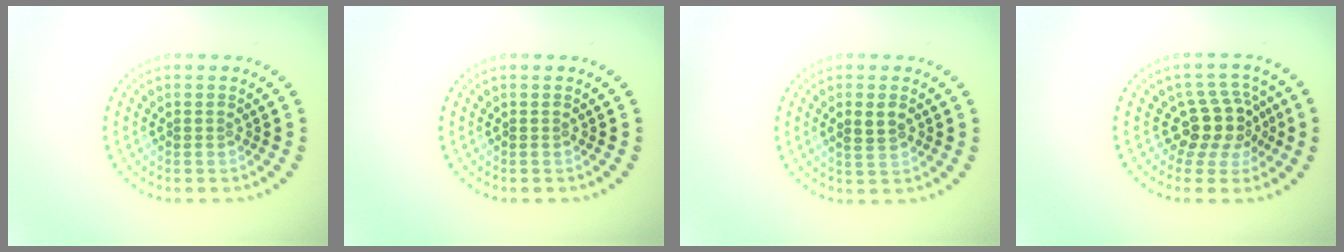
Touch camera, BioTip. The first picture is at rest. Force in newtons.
{"total": 0.0}
{"total": 2.1, "press": 2.0, "slide": 0.3}
{"total": 3.7, "press": 2.8, "slide": 2.4}